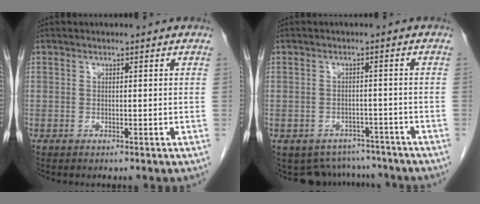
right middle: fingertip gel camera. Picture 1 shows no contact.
{"total": 8.3, "force": [-7.4, 3.7, 0.1], "torque": [-0.002, 0.015, -0.090]}